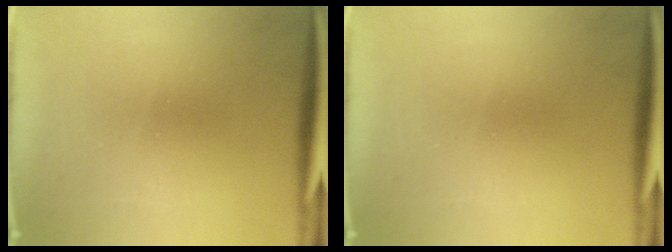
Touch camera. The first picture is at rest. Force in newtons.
{"total": 0.0}